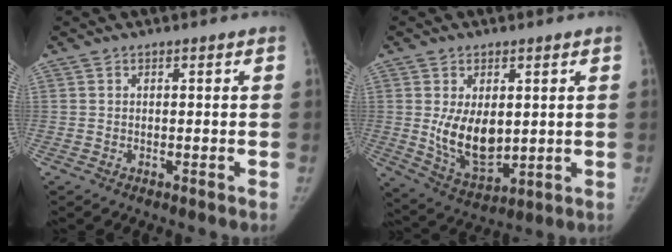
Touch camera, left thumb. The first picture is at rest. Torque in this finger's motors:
{"motor_torque": [0.17, 0.23, 0.77, -0.72, 0.09]}